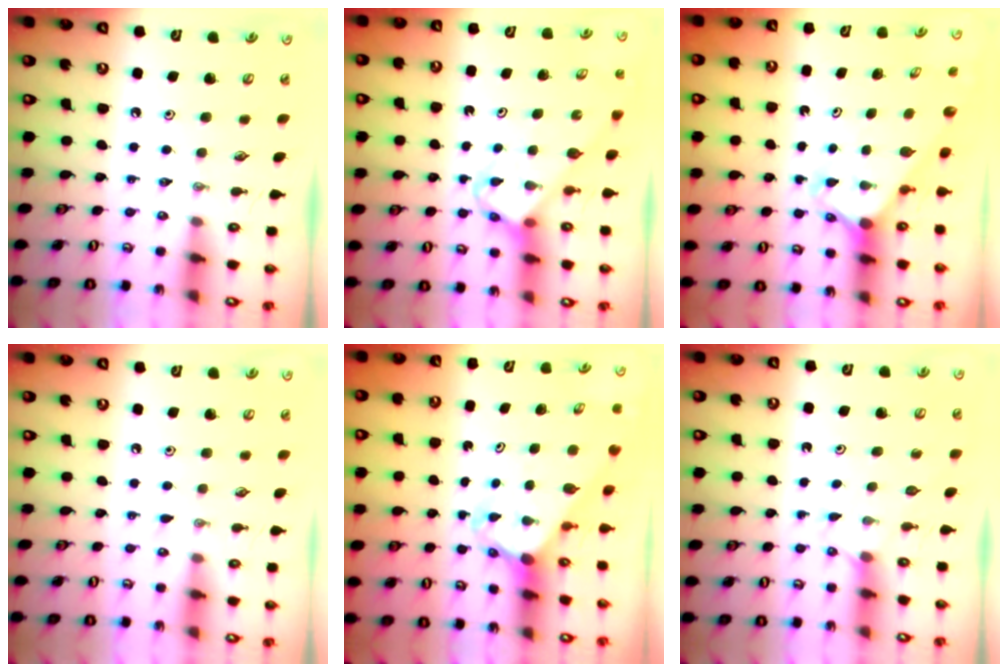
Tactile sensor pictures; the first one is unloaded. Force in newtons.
{"total": 3.6, "press": 3.6, "slide": 0.1}
{"total": 2.3, "press": 2.3, "slide": 0.2}
{"total": 3.4, "press": 3.3, "slide": 0.4}
{"total": 3.5, "press": 3.4, "slide": 0.3}
{"total": 3.0, "press": 2.9, "slide": 0.4}